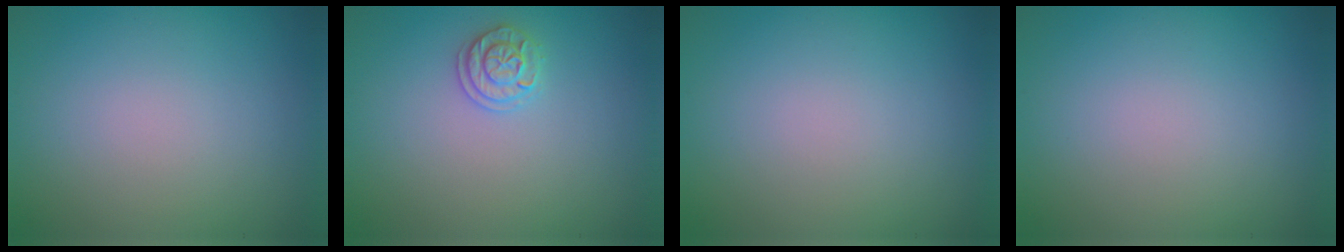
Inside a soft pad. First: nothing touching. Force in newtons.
{"total": 1.8, "press": 1.8, "slide": 0.5}
{"total": 0.0}
{"total": 0.0}